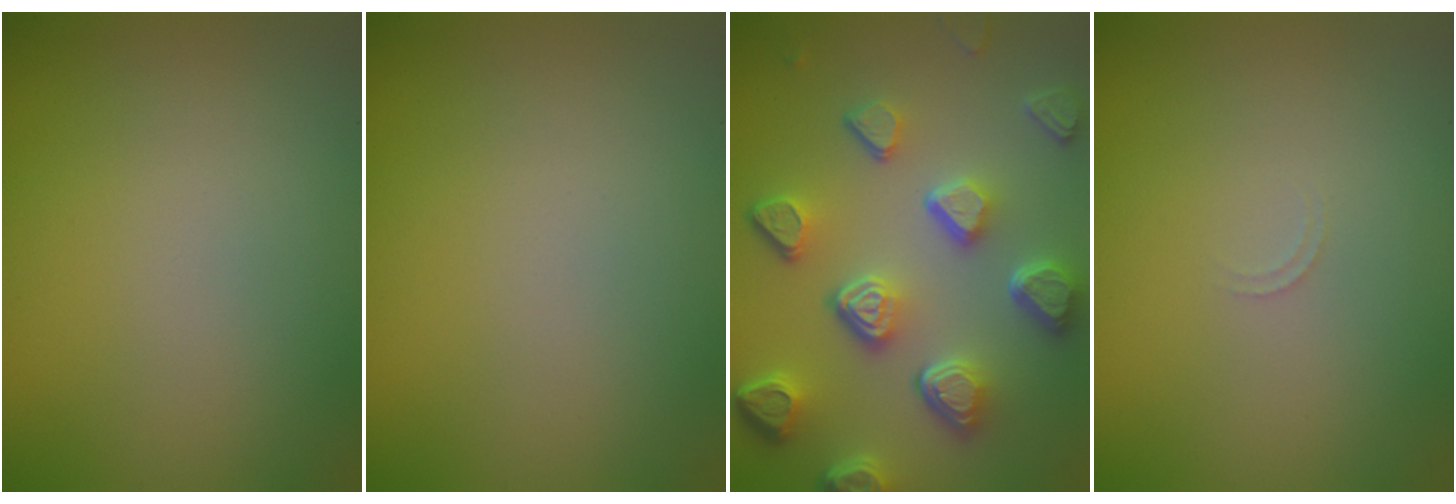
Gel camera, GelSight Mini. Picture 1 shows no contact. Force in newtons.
{"total": 0.0}
{"total": 7.6, "press": 5.5, "slide": 5.1}
{"total": 0.6, "press": 0.6, "slide": 0.2}